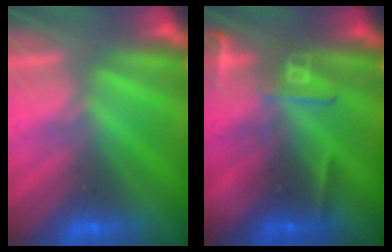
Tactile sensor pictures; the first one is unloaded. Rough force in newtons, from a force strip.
{"total": 2.7}